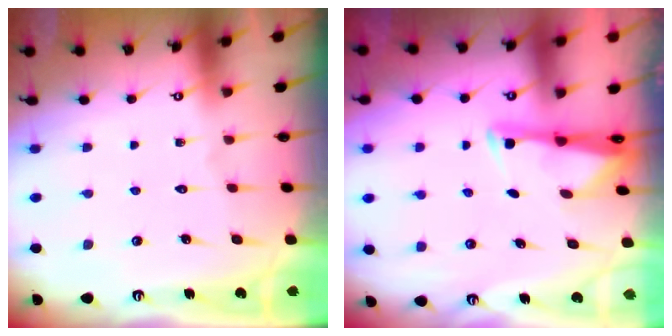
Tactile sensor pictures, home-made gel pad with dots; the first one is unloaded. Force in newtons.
{"total": 2.6, "press": 2.6, "slide": 0.4}